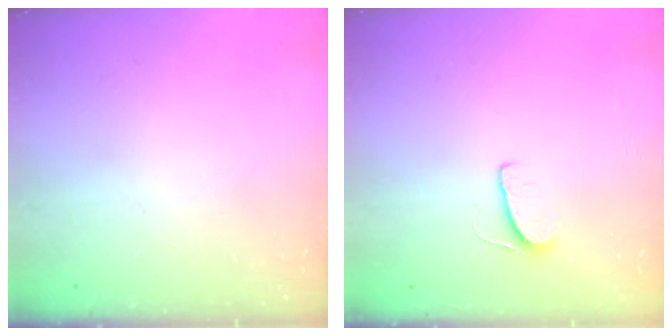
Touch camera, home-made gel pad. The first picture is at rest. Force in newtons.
{"total": 6.4, "press": 6.4, "slide": 0.5}